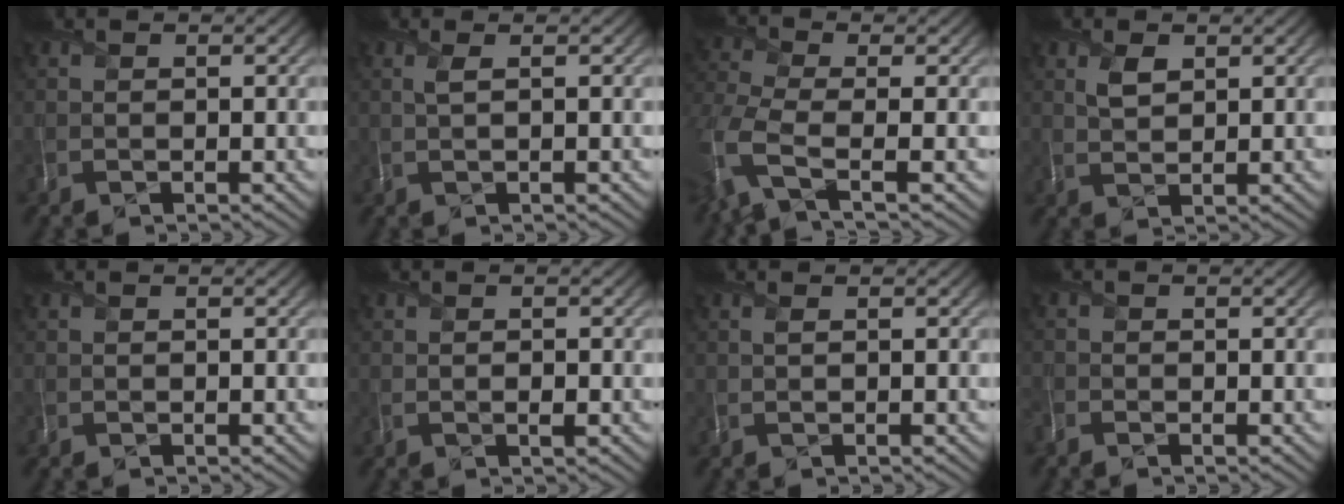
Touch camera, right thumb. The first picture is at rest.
{"total": 1.5, "force": [0.8, 0.0, 1.2], "torque": [-0.025, 0.010, 0.012]}
{"total": 7.5, "force": [-3.3, 2.9, 6.0], "torque": [-0.151, -0.012, -0.082]}
{"total": 2.4, "force": [1.6, 1.0, 1.4], "torque": [-0.031, 0.005, 0.033]}
{"total": 0.0}
{"total": 0.9, "force": [0.0, 0.4, 0.9], "torque": [-0.014, 0.002, 0.002]}
{"total": 0.7, "force": [0.5, -0.1, 0.5], "torque": [-0.011, 0.005, 0.008]}
{"total": 1.5, "force": [-1.3, 0.5, 0.4], "torque": [-0.012, -0.009, -0.036]}